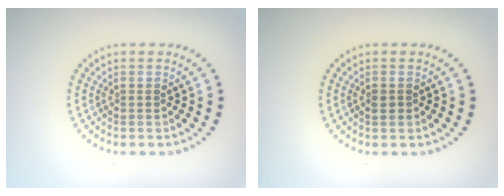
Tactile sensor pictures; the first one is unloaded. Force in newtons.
{"total": 0.8, "press": 0.8, "slide": 0.2}